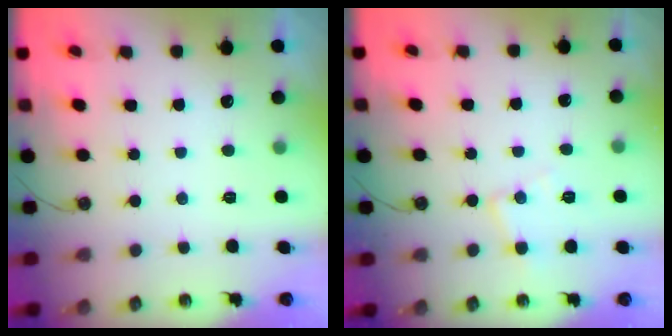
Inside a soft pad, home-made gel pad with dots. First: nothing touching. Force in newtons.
{"total": 8.0, "press": 8.0, "slide": 0.6}